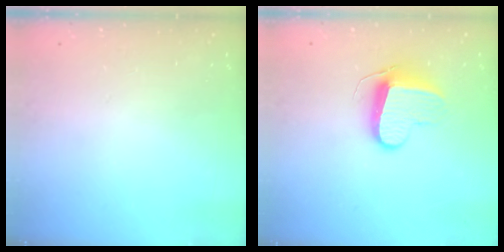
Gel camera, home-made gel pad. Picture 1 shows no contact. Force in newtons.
{"total": 9.5, "press": 9.5, "slide": 0.4}